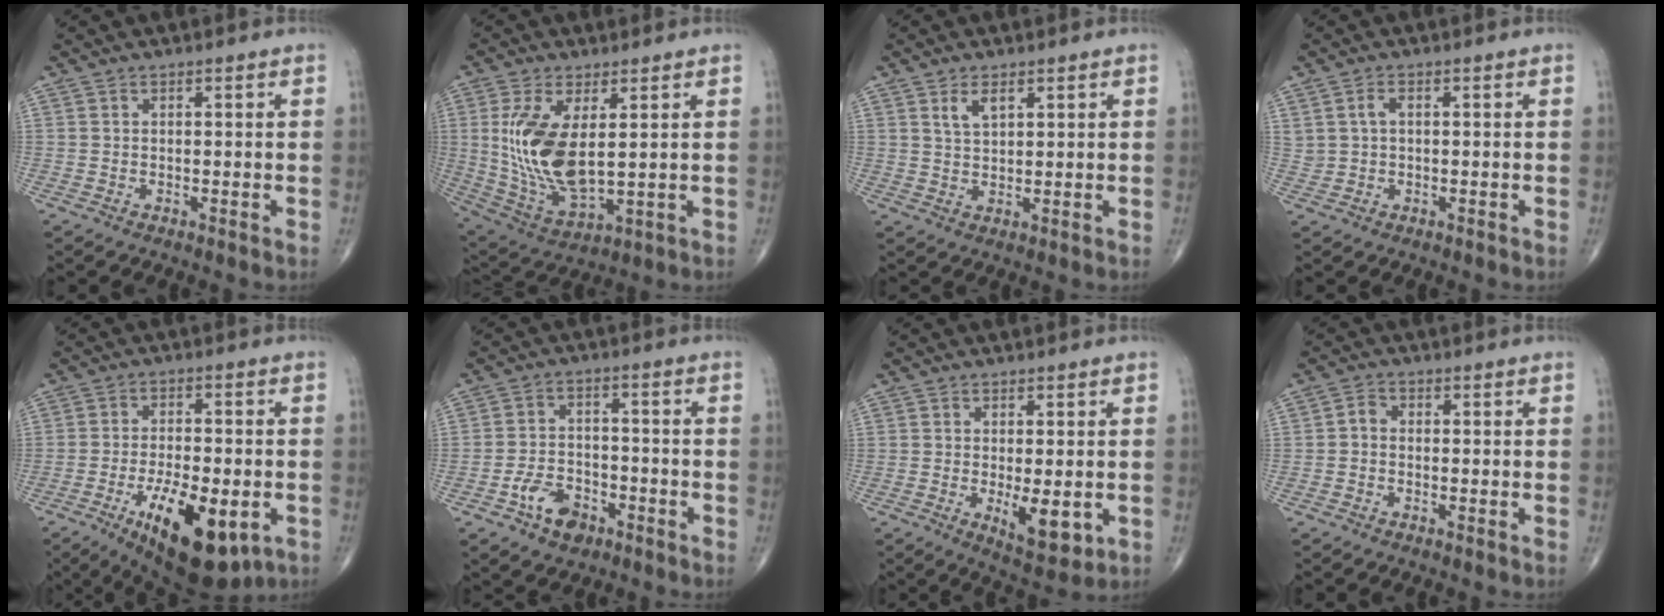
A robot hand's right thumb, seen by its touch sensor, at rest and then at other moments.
{"total": 15.1, "force": [2.3, 6.9, 13.2], "torque": [-0.266, -0.022, 0.063]}
{"total": 3.5, "force": [1.9, 1.7, 2.4], "torque": [-0.040, -0.008, 0.038]}
{"total": 2.7, "force": [0.7, 1.7, 1.9], "torque": [-0.038, 0.002, 0.017]}
{"total": 16.3, "force": [-6.3, 6.7, 13.5], "torque": [-0.203, 0.005, -0.081]}
{"total": 7.6, "force": [-4.1, 4.9, 4.2], "torque": [-0.056, 0.026, -0.070]}
{"total": 7.3, "force": [-1.4, 3.0, 6.5], "torque": [-0.088, -0.018, -0.012]}
{"total": 2.0, "force": [-0.4, 1.5, 1.2], "torque": [-0.014, 0.007, -0.017]}